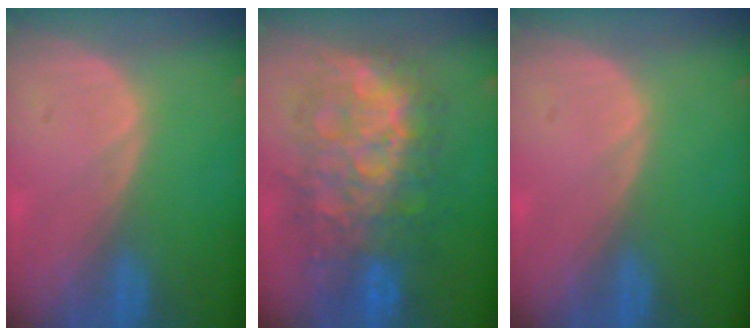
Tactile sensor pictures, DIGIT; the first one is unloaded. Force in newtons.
{"total": 12.3, "press": 12.3, "slide": 1.3}
{"total": 0.0}